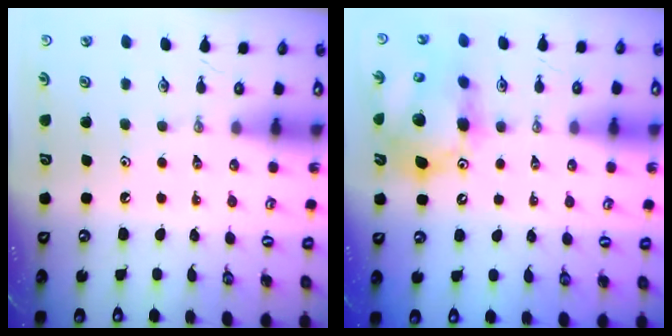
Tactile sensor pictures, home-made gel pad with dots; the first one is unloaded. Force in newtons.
{"total": 15.7, "press": 15.6, "slide": 1.8}